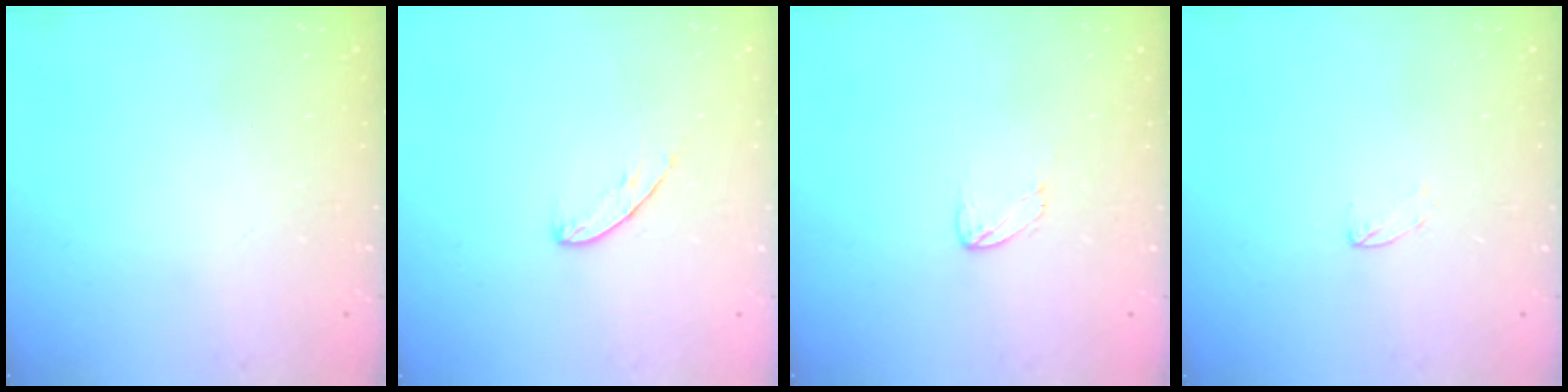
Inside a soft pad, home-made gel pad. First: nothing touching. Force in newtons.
{"total": 5.0, "press": 5.0, "slide": 0.5}
{"total": 2.4, "press": 2.4, "slide": 0.1}
{"total": 3.5, "press": 3.5, "slide": 0.4}